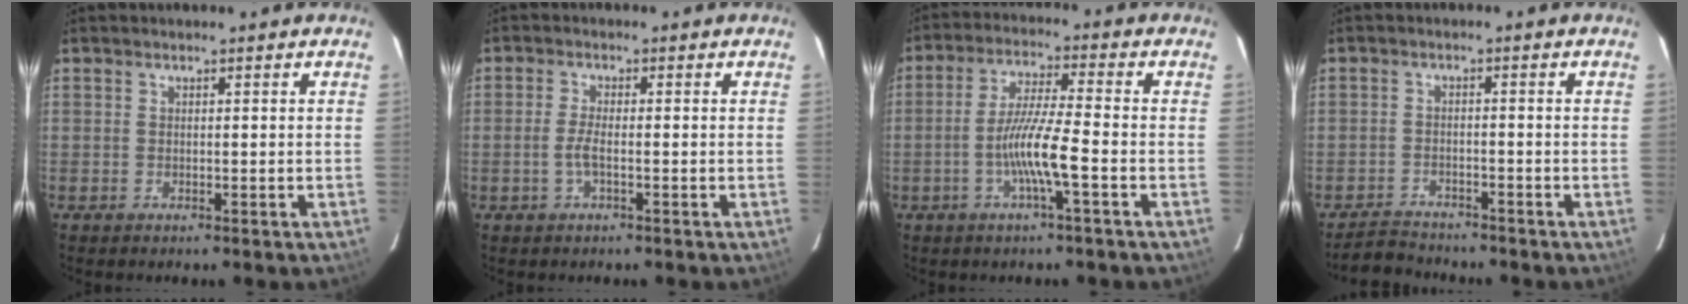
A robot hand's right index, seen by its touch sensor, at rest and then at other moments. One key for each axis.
{"total": 2.8, "fx": -0.9, "fy": 0.6, "fz": 2.6, "tx": -0.056, "ty": -0.001, "tz": -0.020}
{"total": 8.2, "fx": -3.0, "fy": -0.2, "fz": 7.6, "tx": -0.155, "ty": 0.000, "tz": -0.056}
{"total": 4.8, "fx": -4.5, "fy": 1.7, "fz": 0.3, "tx": -0.024, "ty": 0.009, "tz": -0.078}